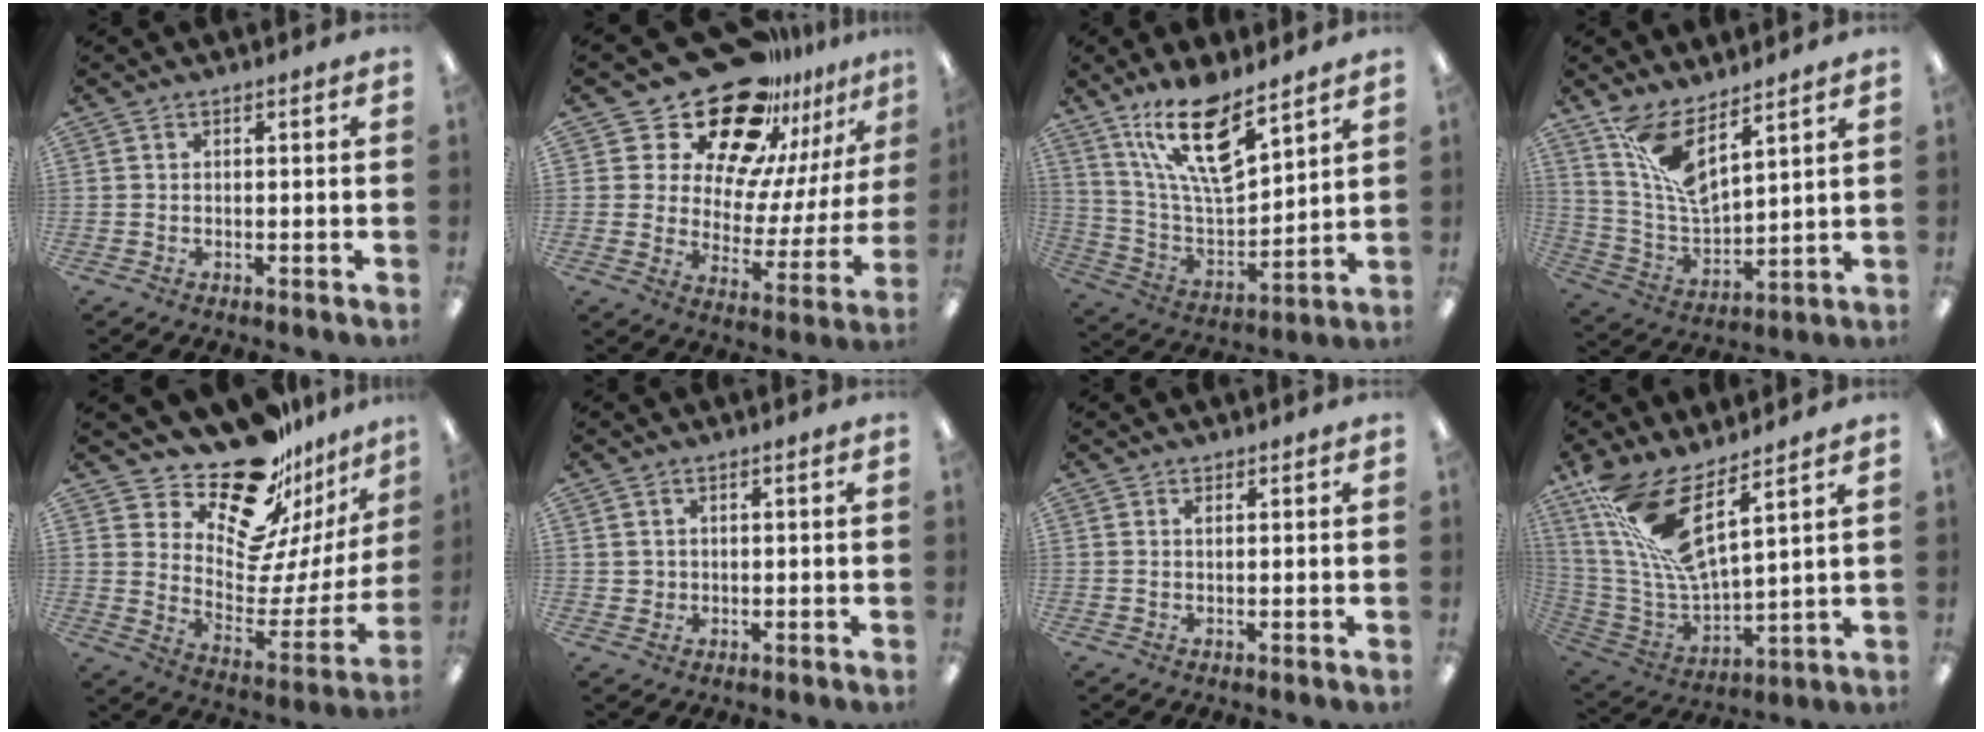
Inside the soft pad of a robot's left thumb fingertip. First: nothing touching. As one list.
[{"total": 23.9, "force": [18.9, 10.8, 9.9], "torque": [-0.171, -0.128, 0.337]}, {"total": 18.3, "force": [12.6, 6.2, 11.8], "torque": [-0.239, -0.073, 0.215]}, {"total": 11.2, "force": [7.7, 3.6, 7.3], "torque": [-0.149, -0.043, 0.145]}, {"total": 20.0, "force": [17.1, 7.4, 7.3], "torque": [-0.108, -0.154, 0.291]}, {"total": 2.1, "force": [0.8, 1.8, 0.5], "torque": [-0.003, -0.001, 0.014]}, {"total": 0.9, "force": [0.6, 0.4, 0.5], "torque": [-0.011, 0.000, 0.011]}, {"total": 15.3, "force": [9.5, 4.2, 11.2], "torque": [-0.257, -0.054, 0.165]}]